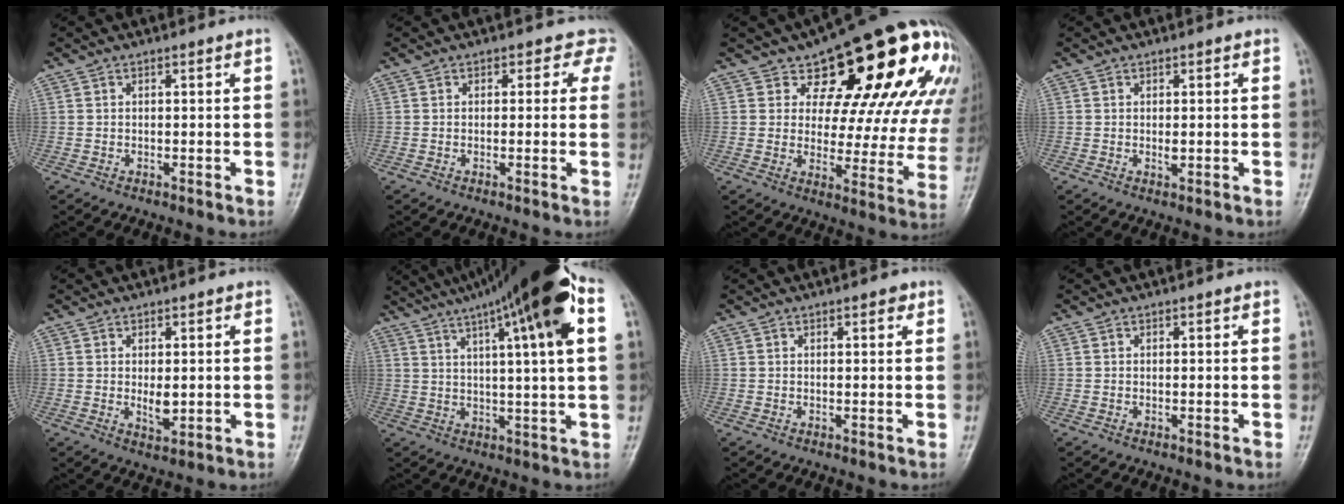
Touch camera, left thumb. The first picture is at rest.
{"total": 3.2, "force": [1.8, 2.5, 1.0], "torque": [0.026, -0.005, -0.004]}
{"total": 23.9, "force": [14.7, 11.3, 15.1], "torque": [-0.161, -0.065, 0.180]}
{"total": 1.3, "force": [0.2, 0.8, 1.0], "torque": [-0.010, -0.002, 0.001]}
{"total": 3.5, "force": [0.1, 2.0, 2.9], "torque": [-0.037, -0.010, 0.005]}
{"total": 21.0, "force": [9.4, 2.8, 18.5], "torque": [-0.288, 0.017, 0.138]}
{"total": 1.6, "force": [0.9, 0.7, 1.2], "torque": [-0.010, -0.001, 0.009]}
{"total": 0.0}